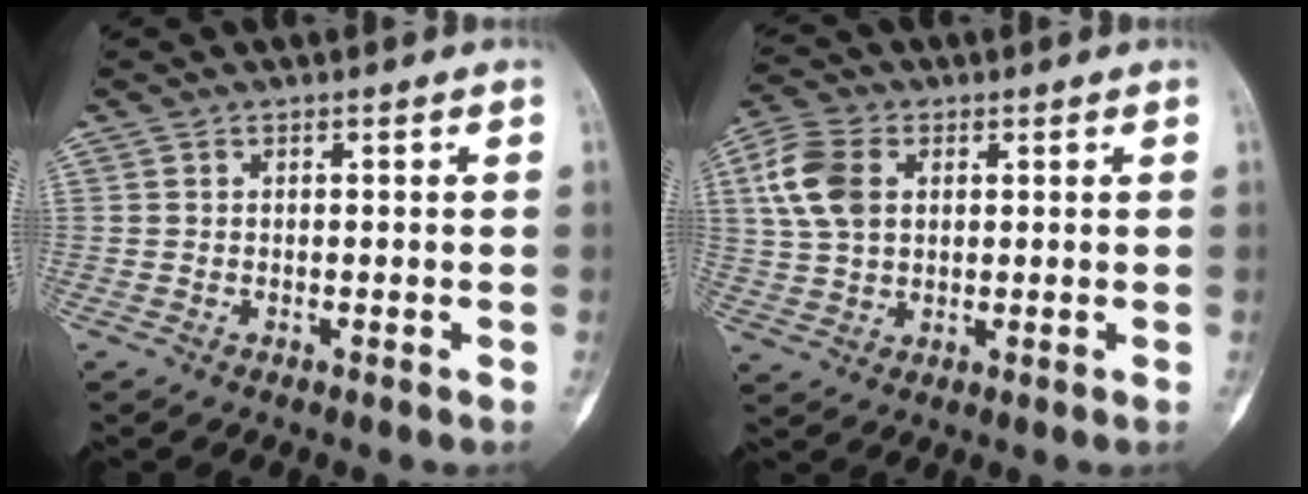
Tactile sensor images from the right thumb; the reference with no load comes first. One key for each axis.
{"total": 10.1, "fx": 2.6, "fy": 6.9, "fz": 6.9, "tx": -0.142, "ty": 0.007, "tz": 0.050}